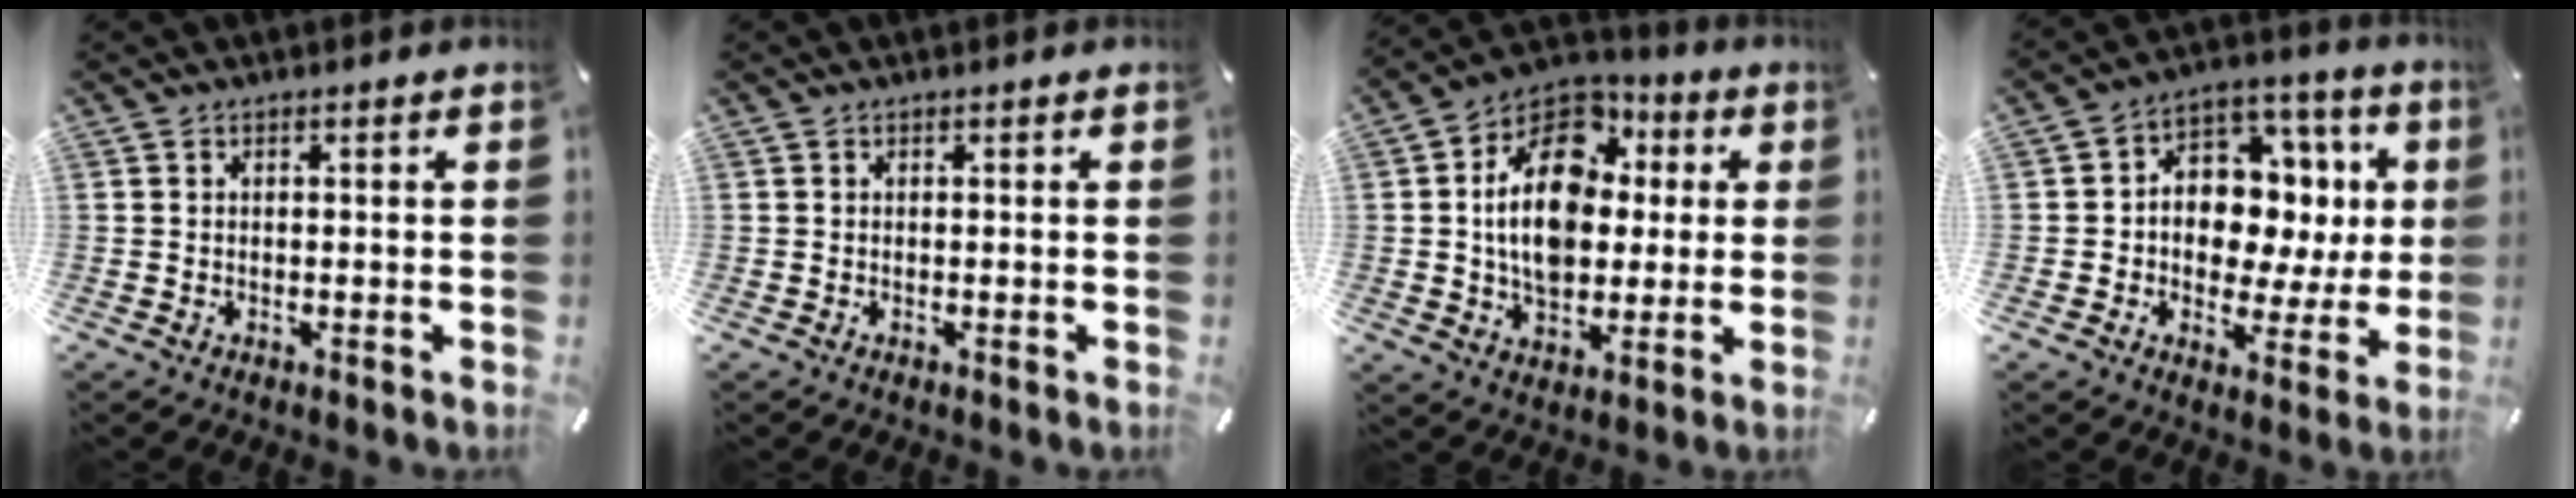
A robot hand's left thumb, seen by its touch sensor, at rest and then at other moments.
{"total": 0.0}
{"total": 17.6, "force": [1.3, 13.1, 11.7], "torque": [-0.219, 0.001, 0.020]}
{"total": 11.7, "force": [1.3, 10.0, 5.9], "torque": [-0.082, -0.017, 0.032]}